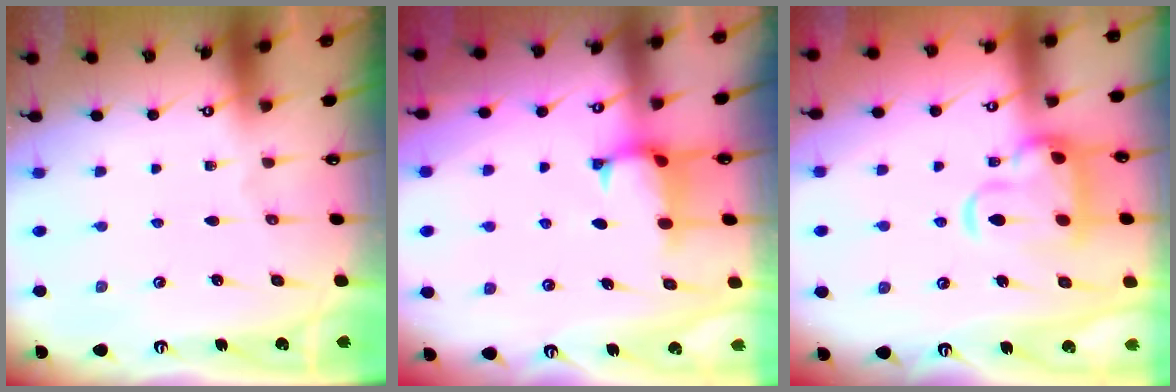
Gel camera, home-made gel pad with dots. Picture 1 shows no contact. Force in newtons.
{"total": 1.2, "press": 0.9, "slide": 0.8}
{"total": 8.5, "press": 8.3, "slide": 1.7}